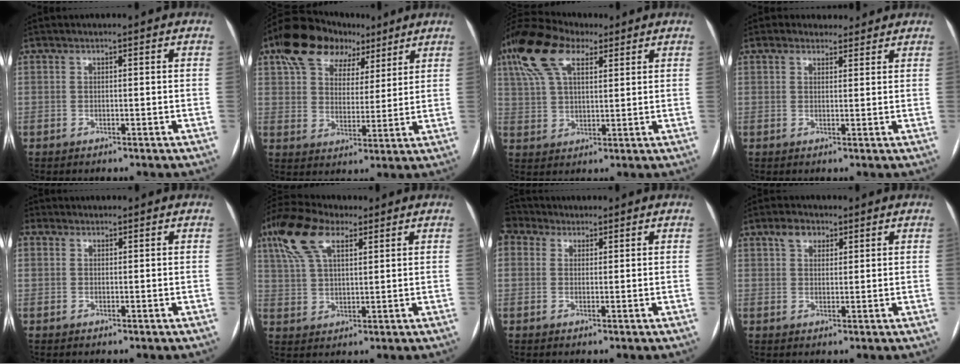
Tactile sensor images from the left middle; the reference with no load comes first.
{"total": 12.6, "force": [7.7, 7.8, 6.1], "torque": [-0.102, 0.044, 0.130]}
{"total": 12.5, "force": [7.0, 5.7, 8.6], "torque": [-0.195, 0.044, 0.133]}
{"total": 3.3, "force": [2.8, 1.8, 0.2], "torque": [0.000, 0.017, 0.038]}
{"total": 1.5, "force": [0.3, 1.4, 0.3], "torque": [-0.017, 0.007, 0.011]}
{"total": 10.6, "force": [5.9, 4.4, 7.7], "torque": [-0.175, 0.035, 0.114]}
{"total": 3.8, "force": [2.8, 2.4, 0.8], "torque": [-0.031, 0.025, 0.063]}
{"total": 3.3, "force": [1.9, 2.2, 1.6], "torque": [-0.034, 0.015, 0.035]}